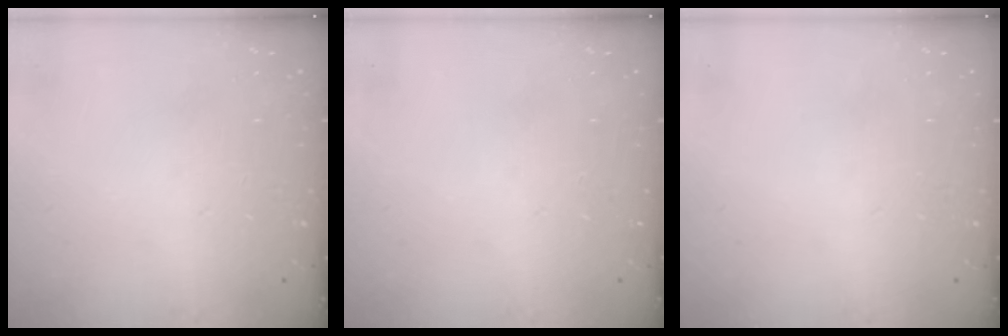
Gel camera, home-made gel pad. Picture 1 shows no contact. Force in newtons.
{"total": 0.0}
{"total": 0.0}